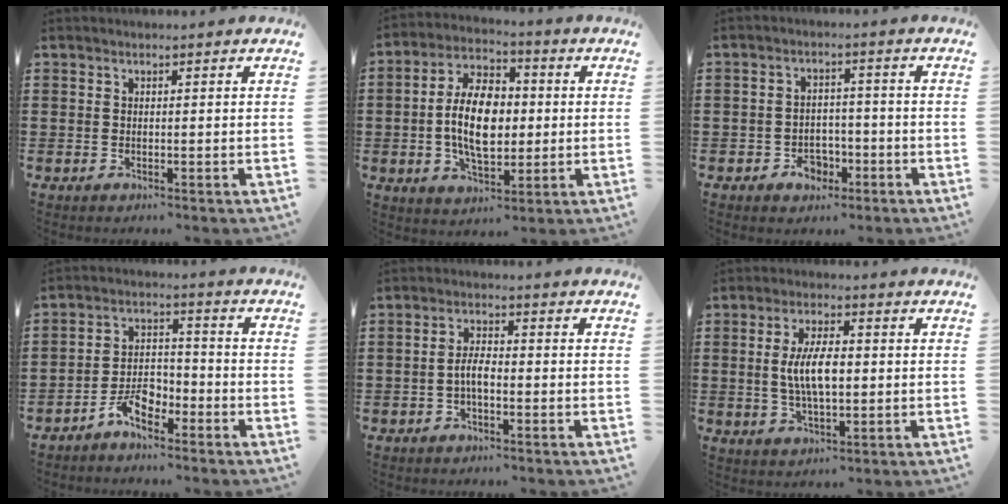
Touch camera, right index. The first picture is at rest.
{"total": 10.6, "force": [-0.2, 5.9, 8.8], "torque": [-0.173, 0.006, -0.010]}
{"total": 3.5, "force": [-2.1, 2.6, 1.3], "torque": [-0.027, 0.006, -0.042]}
{"total": 5.7, "force": [-4.1, 2.8, 2.9], "torque": [-0.065, 0.013, -0.083]}
{"total": 3.3, "force": [-1.0, 1.2, 2.9], "torque": [-0.069, 0.000, -0.023]}
{"total": 7.0, "force": [0.2, 2.7, 6.5], "torque": [-0.137, 0.003, -0.003]}